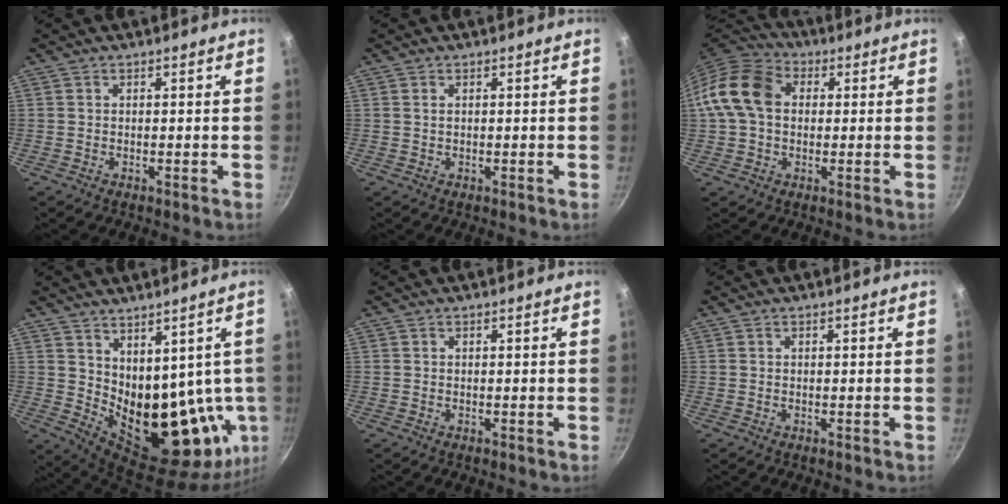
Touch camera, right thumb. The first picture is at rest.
{"total": 0.9, "force": [0.4, 0.5, 0.6], "torque": [-0.011, 0.002, 0.006]}
{"total": 12.6, "force": [1.5, 9.4, 8.3], "torque": [-0.135, 0.025, 0.008]}
{"total": 17.6, "force": [3.7, 10.9, 13.4], "torque": [-0.155, -0.035, 0.092]}
{"total": 0.0}
{"total": 0.0}